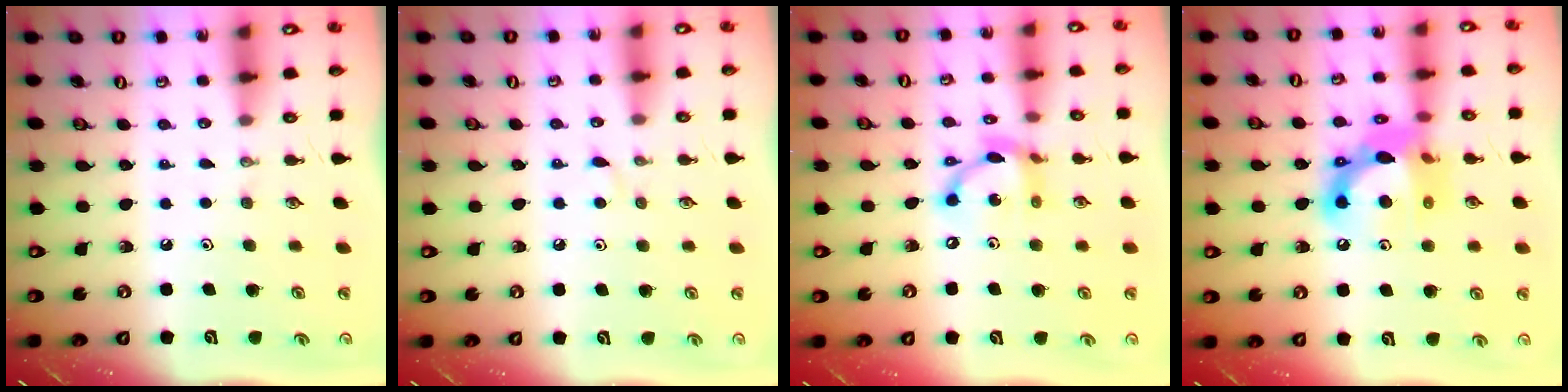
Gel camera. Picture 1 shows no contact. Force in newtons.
{"total": 3.3, "press": 3.2, "slide": 0.4}
{"total": 11.3, "press": 11.3, "slide": 0.8}
{"total": 15.3, "press": 15.3, "slide": 0.9}